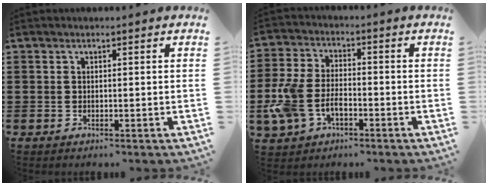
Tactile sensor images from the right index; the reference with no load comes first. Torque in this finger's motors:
{"motor_torque": [1.08, -0.67, 0.42, 0.18]}